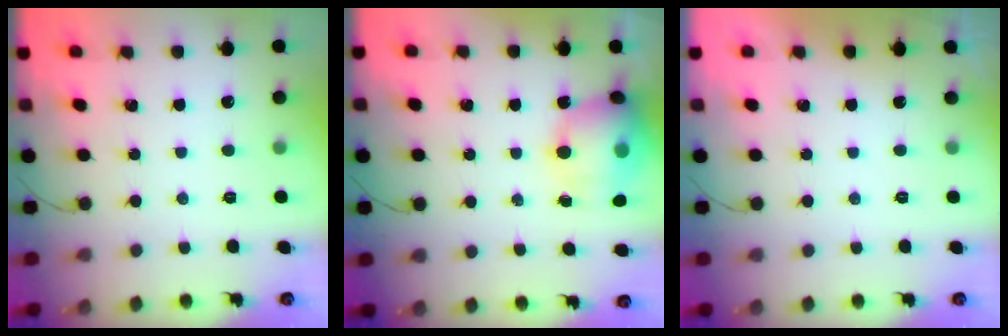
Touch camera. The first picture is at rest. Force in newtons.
{"total": 16.4, "press": 16.0, "slide": 3.5}
{"total": 0.0}